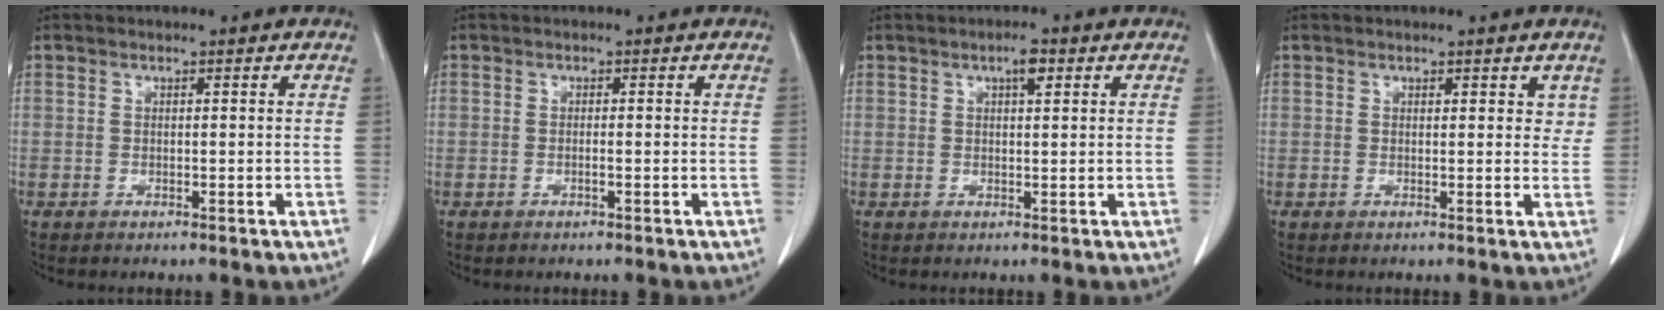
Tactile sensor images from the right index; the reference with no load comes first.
{"total": 0.5, "force": [-0.2, -0.1, 0.5], "torque": [-0.006, 0.003, -0.001]}
{"total": 2.5, "force": [1.2, 0.6, 2.1], "torque": [-0.037, 0.004, 0.018]}
{"total": 2.2, "force": [1.2, 1.2, 1.2], "torque": [-0.006, -0.002, 0.014]}